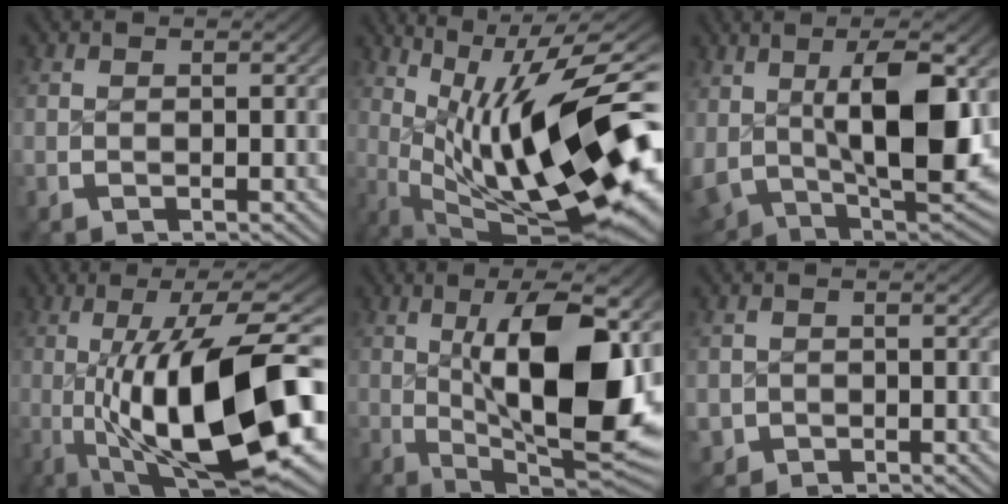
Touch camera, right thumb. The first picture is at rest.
{"total": 21.1, "force": [-2.2, 11.3, 17.7], "torque": [-0.279, -0.051, -0.001]}
{"total": 13.2, "force": [0.3, 7.5, 10.8], "torque": [-0.202, -0.043, 0.038]}
{"total": 19.2, "force": [-2.4, 8.8, 16.9], "torque": [-0.291, -0.033, -0.014]}
{"total": 15.6, "force": [-0.5, 7.5, 13.6], "torque": [-0.226, -0.041, 0.019]}
{"total": 2.6, "force": [-1.0, 2.3, 0.6], "torque": [-0.020, -0.023, -0.006]}